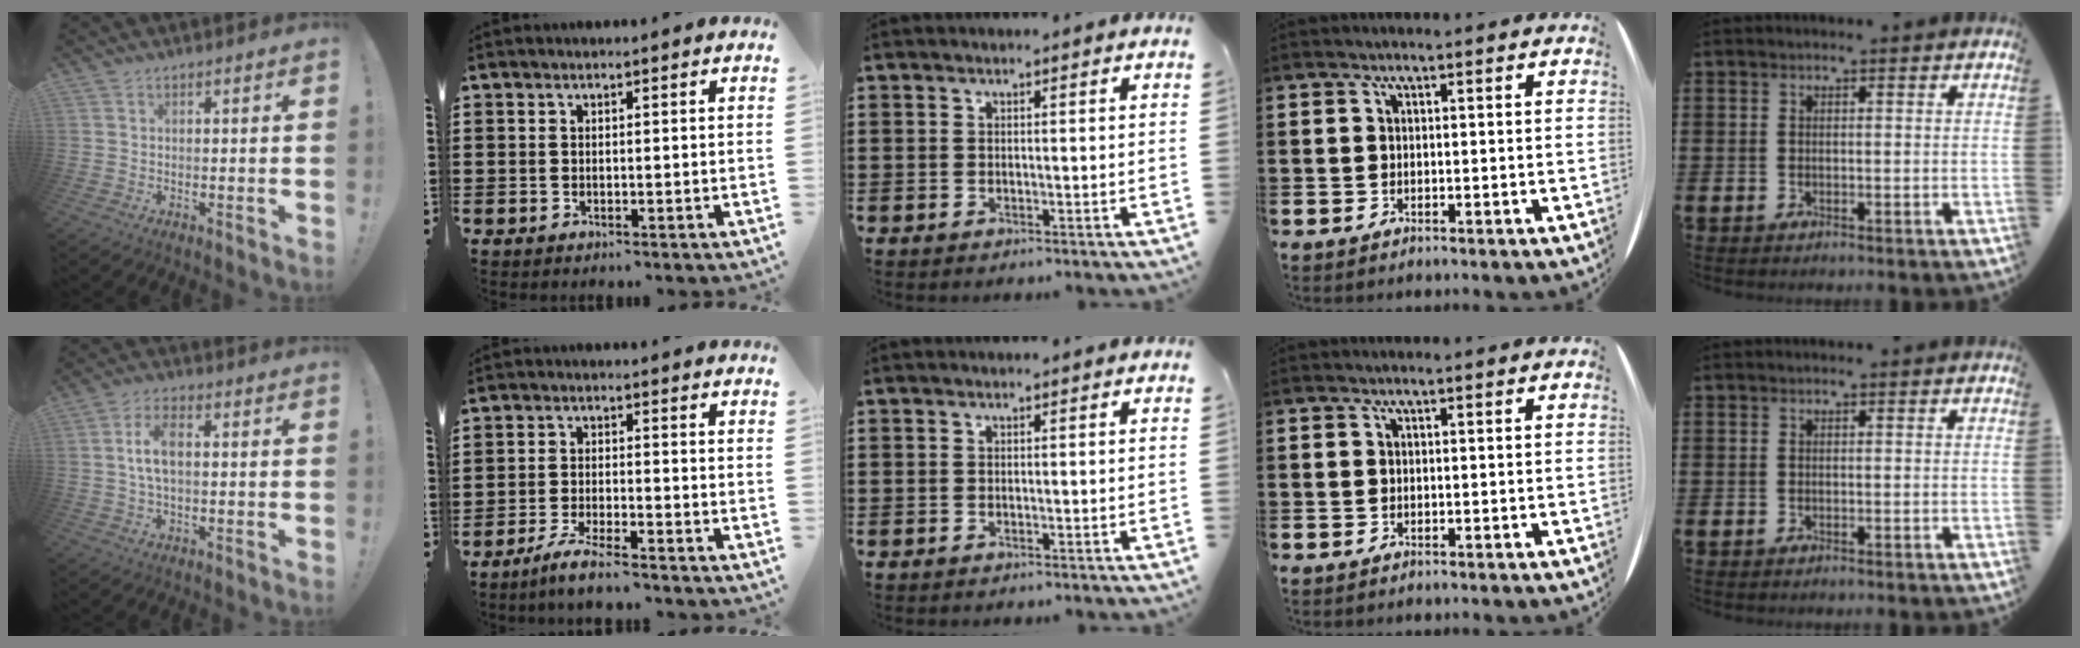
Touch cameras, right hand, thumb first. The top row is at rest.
{"thumb": {"total": 7.1, "force": [0.6, 3.3, 6.3], "torque": [-0.127, 0.008, 0.009]}, "index": {"total": 4.2, "force": [-3.9, -0.1, 1.6], "torque": [-0.043, -0.008, -0.078]}}